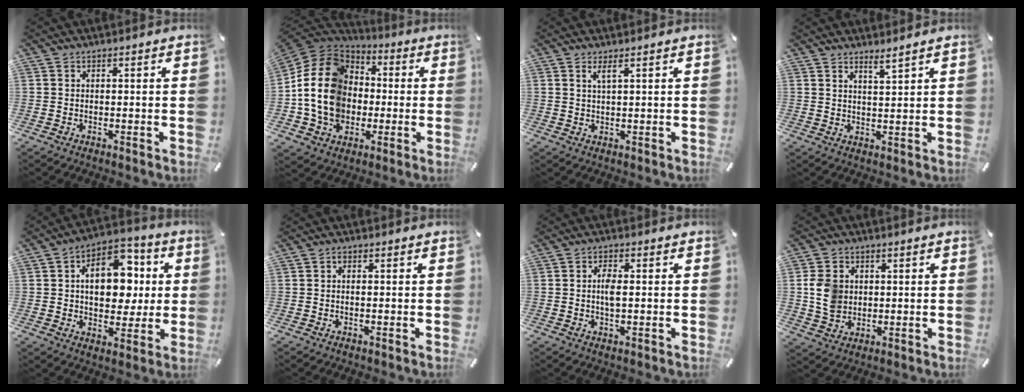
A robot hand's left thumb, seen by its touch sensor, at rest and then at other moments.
{"total": 17.8, "force": [-2.6, 15.2, 8.8], "torque": [-0.207, 0.020, -0.047]}
{"total": 2.2, "force": [1.4, 0.1, 1.6], "torque": [-0.034, 0.001, 0.024]}
{"total": 3.1, "force": [2.8, -0.4, 1.2], "torque": [-0.027, -0.016, 0.051]}
{"total": 15.4, "force": [2.5, 10.6, 10.8], "torque": [-0.154, -0.005, 0.045]}
{"total": 0.7, "force": [-0.1, 0.3, 0.6], "torque": [-0.013, 0.001, -0.002]}
{"total": 3.6, "force": [0.1, 1.4, 3.3], "torque": [-0.072, 0.001, -0.002]}
{"total": 7.4, "force": [0.9, 6.5, 3.6], "torque": [-0.079, 0.005, 0.015]}